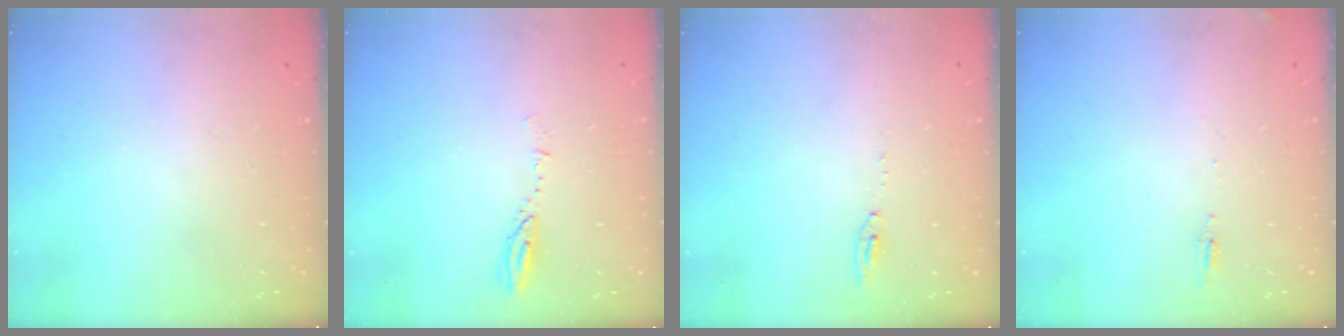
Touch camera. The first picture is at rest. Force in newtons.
{"total": 3.5, "press": 3.4, "slide": 0.3}
{"total": 5.2, "press": 5.2, "slide": 0.5}
{"total": 5.0, "press": 4.7, "slide": 1.7}